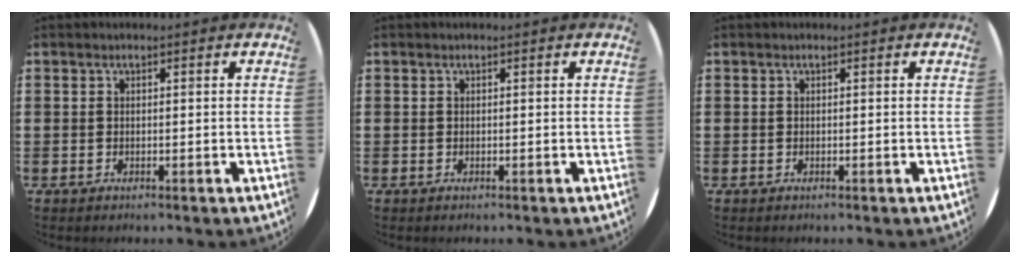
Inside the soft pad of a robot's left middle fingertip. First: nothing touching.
{"total": 0.0}
{"total": 0.0}